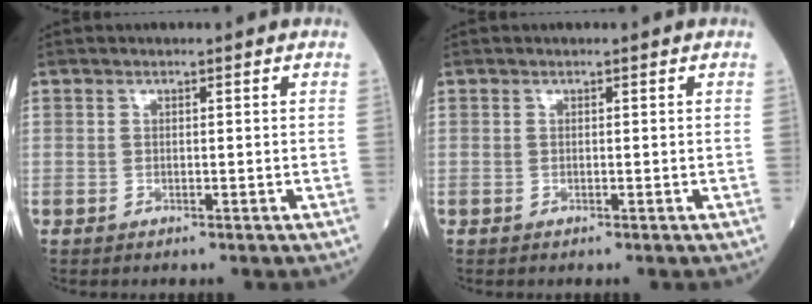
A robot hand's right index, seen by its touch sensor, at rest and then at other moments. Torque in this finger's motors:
{"motor_torque": [0.00, 0.00, 0.00, 0.00]}